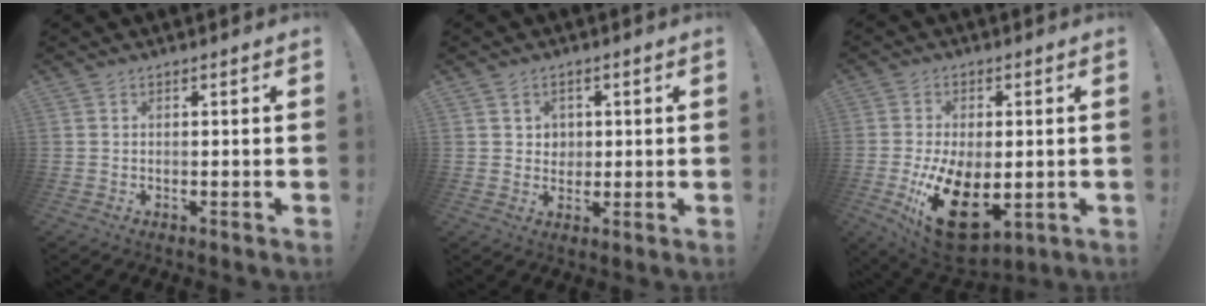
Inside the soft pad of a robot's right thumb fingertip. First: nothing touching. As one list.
[{"total": 4.1, "force": [1.6, 3.8, 0.3], "torque": [-0.002, -0.010, 0.028]}, {"total": 17.7, "force": [-4.1, 10.3, 13.8], "torque": [-0.242, 0.009, -0.051]}]